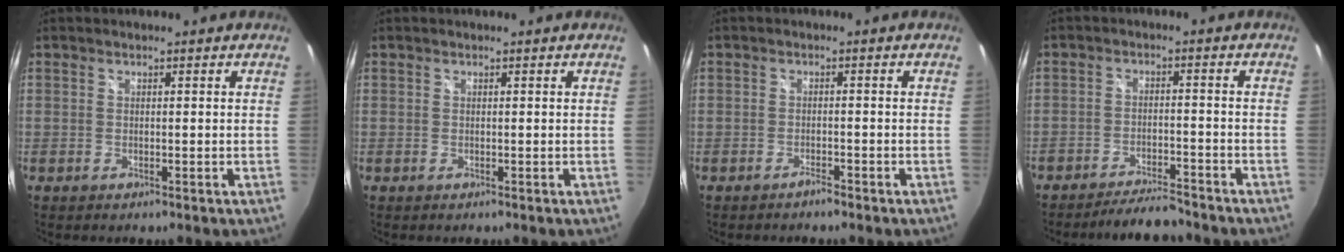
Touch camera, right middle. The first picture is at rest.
{"total": 0.0}
{"total": 1.3, "force": [-1.3, 0.4, 0.2], "torque": [-0.008, 0.000, -0.022]}
{"total": 7.7, "force": [-7.2, 1.3, 2.4], "torque": [-0.063, 0.005, -0.108]}